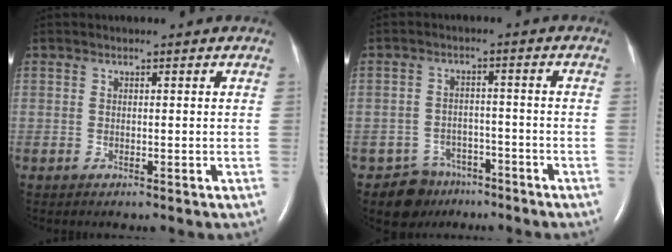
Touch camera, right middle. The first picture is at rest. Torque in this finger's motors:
{"motor_torque": [0.45, -0.43, 0.03, -0.01]}